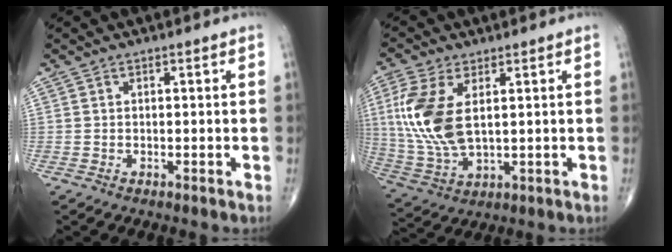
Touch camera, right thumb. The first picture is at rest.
{"total": 13.3, "force": [2.7, 6.7, 11.2], "torque": [-0.260, -0.010, 0.064]}